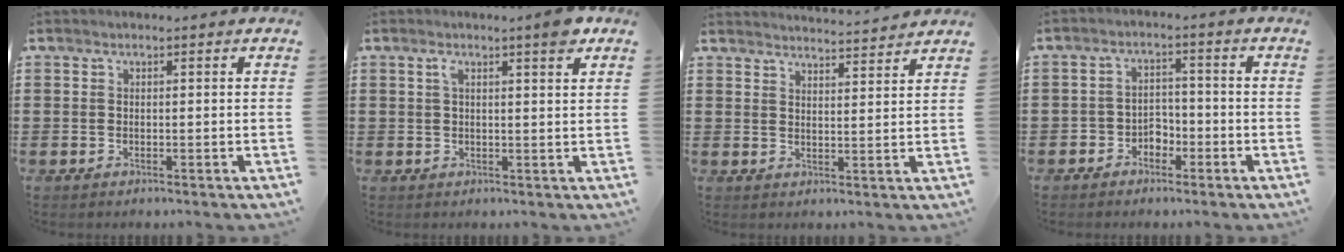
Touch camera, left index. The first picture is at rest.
{"total": 3.6, "force": [2.3, 0.3, 2.8], "torque": [-0.053, -0.001, 0.038]}
{"total": 3.4, "force": [3.3, -0.6, 0.1], "torque": [-0.013, -0.021, 0.058]}
{"total": 3.0, "force": [-2.4, 1.8, 0.4], "torque": [-0.016, 0.007, -0.053]}